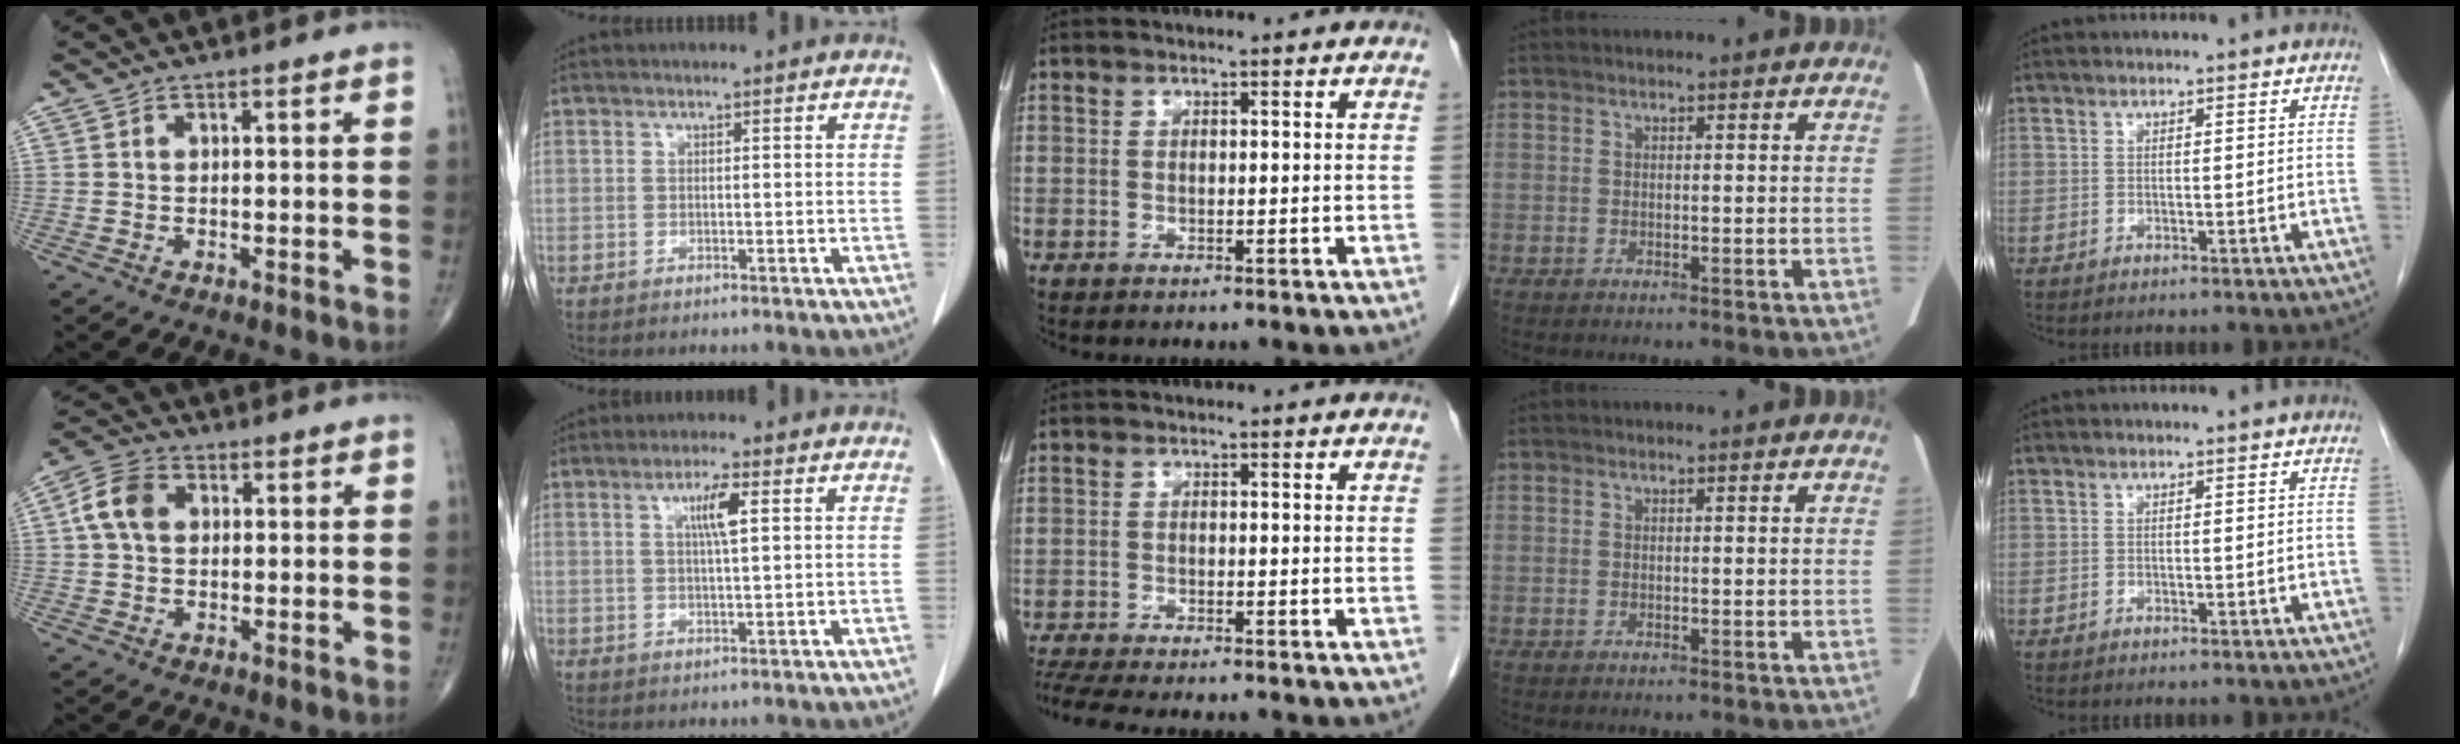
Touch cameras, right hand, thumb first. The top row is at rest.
{"thumb": {"total": 6.9, "force": [1.2, 5.0, 4.7], "torque": [-0.090, 0.017, 0.015]}, "index": {"total": 4.3, "force": [1.5, 0.3, 4.0], "torque": [-0.073, -0.001, 0.025]}, "middle": {"total": 7.6, "force": [-6.6, 0.8, 3.7], "torque": [-0.059, -0.010, -0.105]}}